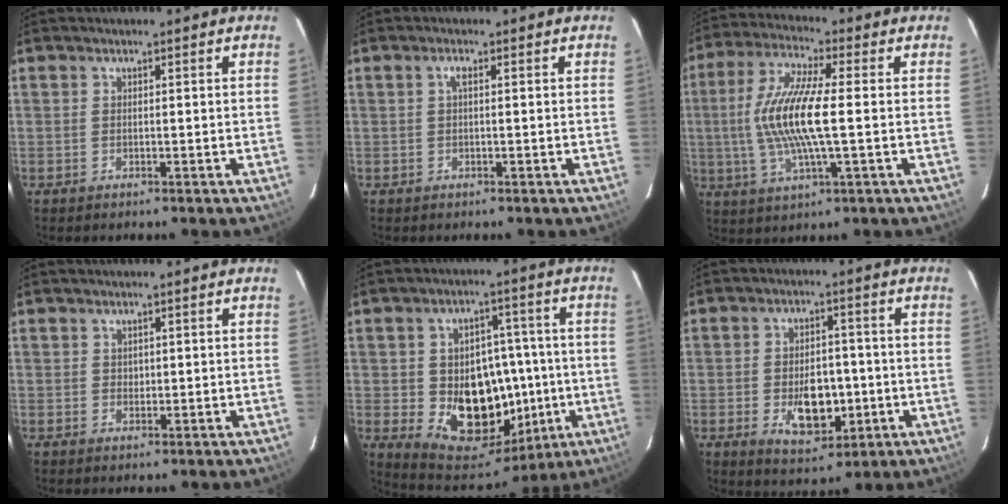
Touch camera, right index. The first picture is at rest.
{"total": 1.1, "force": [0.2, 0.2, 1.1], "torque": [-0.021, 0.004, 0.001]}
{"total": 13.9, "force": [-0.2, 2.7, 13.6], "torque": [-0.273, 0.002, -0.006]}
{"total": 1.0, "force": [0.5, 0.9, 0.1], "torque": [0.002, 0.004, 0.008]}
{"total": 16.4, "force": [-2.2, 13.3, 9.5], "torque": [-0.177, 0.014, -0.008]}
{"total": 9.5, "force": [-2.2, 5.8, 7.2], "torque": [-0.127, 0.000, -0.020]}